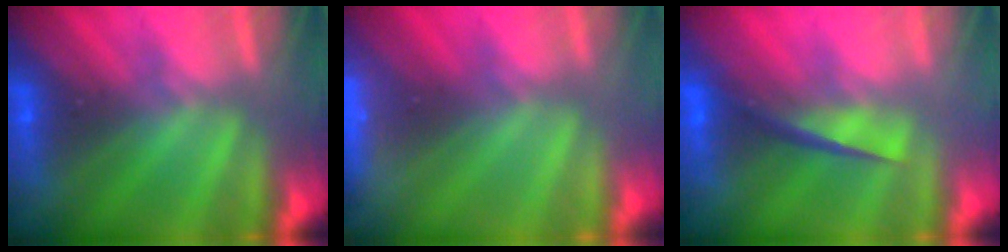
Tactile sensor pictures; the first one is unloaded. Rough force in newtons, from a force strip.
{"total": 3.3}
{"total": 4.7}